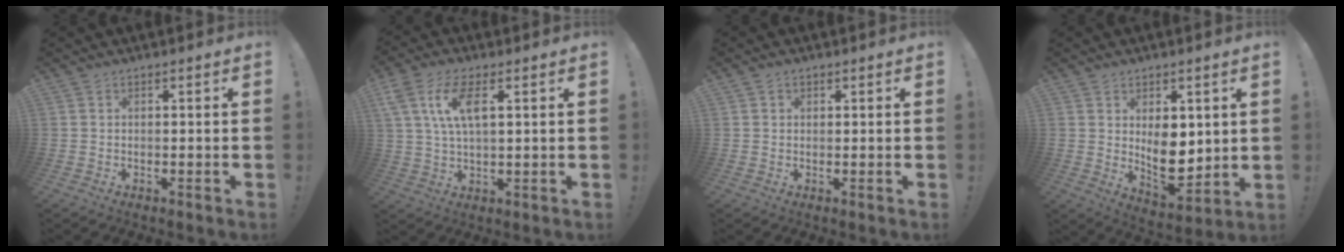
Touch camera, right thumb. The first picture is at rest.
{"total": 11.0, "force": [3.9, 5.0, 9.0], "torque": [-0.188, -0.004, 0.070]}
{"total": 1.0, "force": [0.5, 0.9, 0.3], "torque": [0.002, -0.001, 0.008]}
{"total": 9.9, "force": [2.3, 6.4, 7.2], "torque": [-0.103, -0.032, 0.052]}